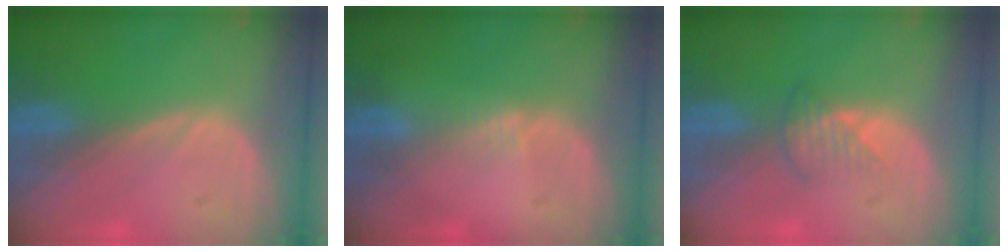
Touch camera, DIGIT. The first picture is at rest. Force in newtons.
{"total": 0.8, "press": 0.8, "slide": 0.2}
{"total": 2.5, "press": 2.5, "slide": 0.4}